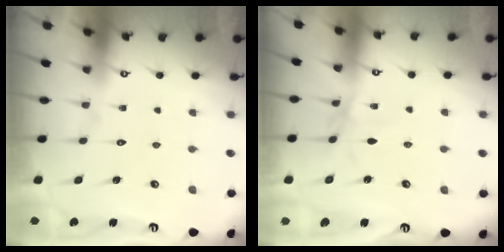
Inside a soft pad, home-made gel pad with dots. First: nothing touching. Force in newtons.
{"total": 2.2, "press": 2.1, "slide": 0.3}